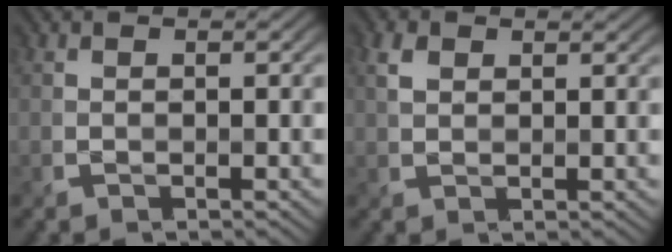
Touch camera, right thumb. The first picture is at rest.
{"total": 2.5, "force": [1.3, 1.6, 1.5], "torque": [-0.034, 0.004, 0.022]}